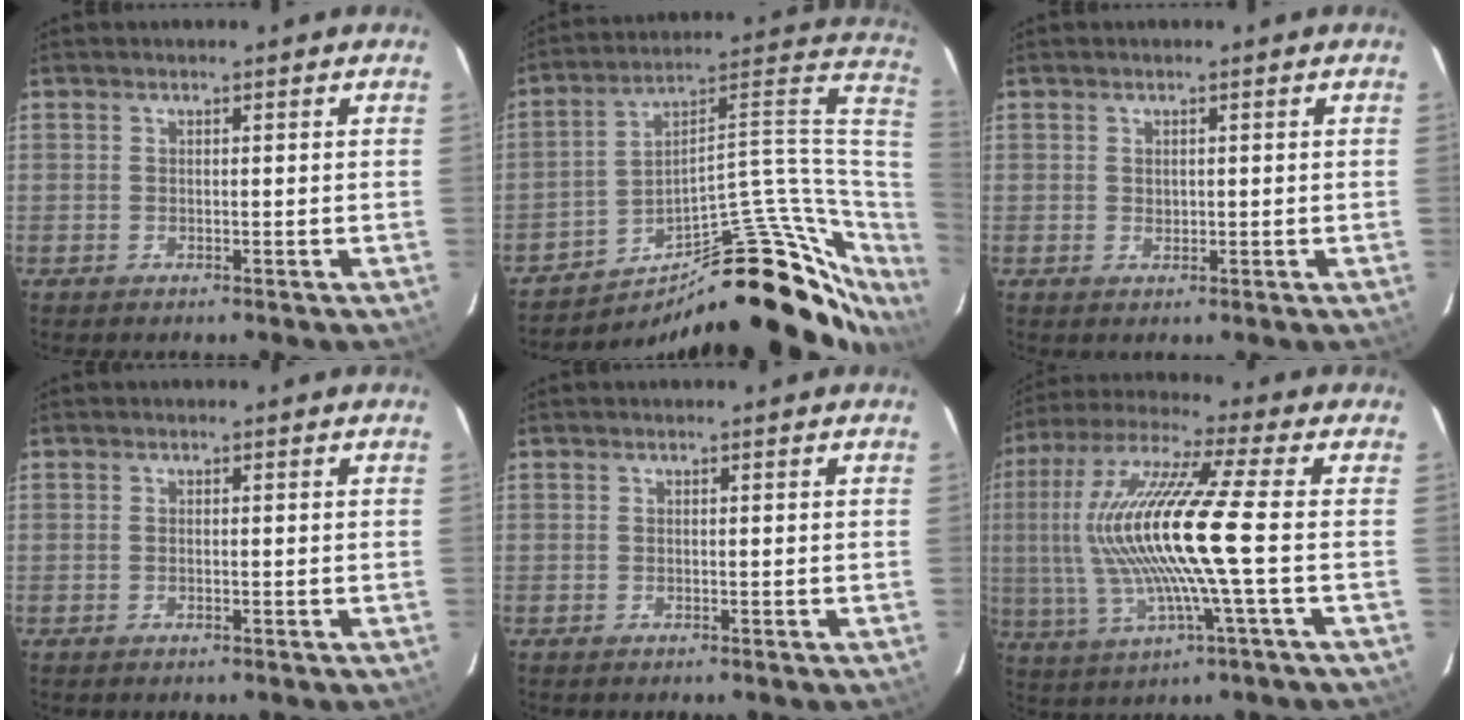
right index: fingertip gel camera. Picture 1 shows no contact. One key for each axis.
{"total": 25.0, "fx": -12.9, "fy": 10.6, "fz": 18.6, "tx": -0.215, "ty": 0.052, "tz": -0.188}
{"total": 0.9, "fx": 0.3, "fy": 0.8, "fz": 0.2, "tx": -0.001, "ty": 0.001, "tz": 0.007}
{"total": 0.0}
{"total": 0.0}
{"total": 17.7, "fx": -0.5, "fy": 0.8, "fz": 17.6, "tx": -0.341, "ty": 0.000, "tz": -0.008}